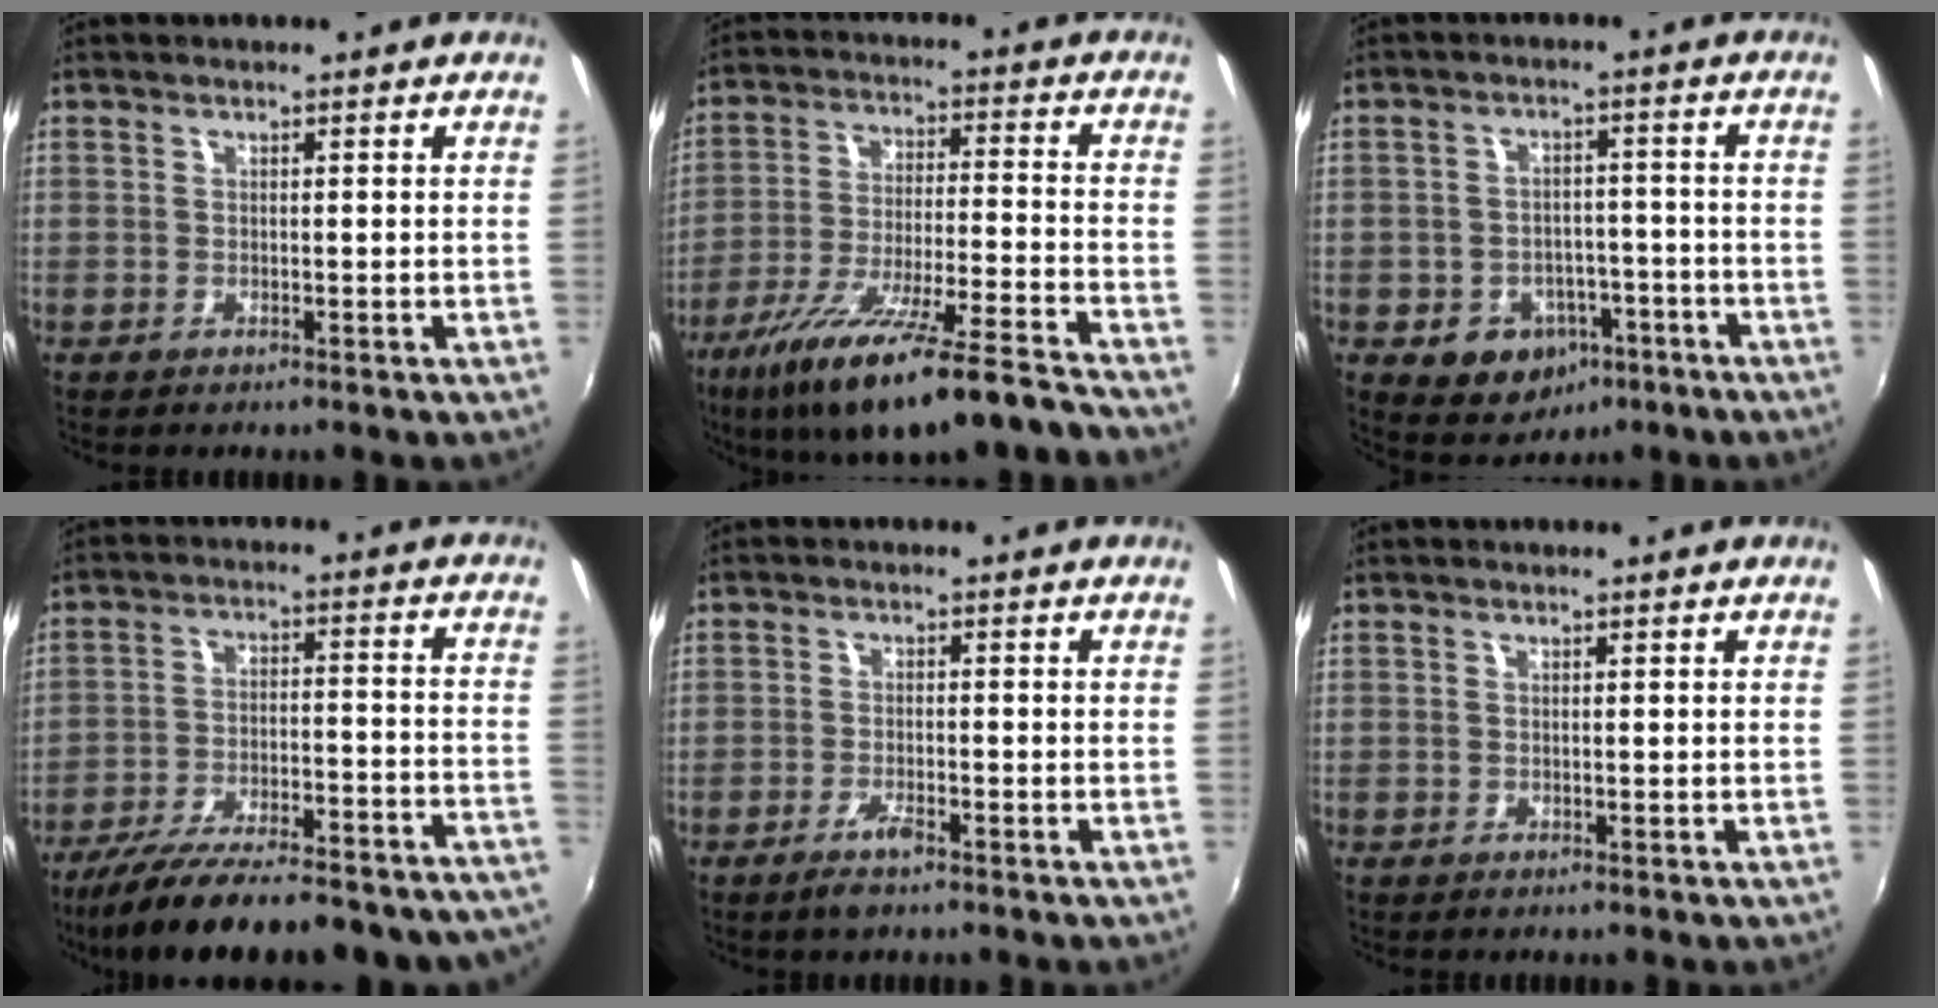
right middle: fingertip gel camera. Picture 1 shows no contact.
{"total": 20.9, "force": [-16.5, 1.9, 12.7], "torque": [-0.233, -0.057, -0.265]}
{"total": 10.7, "force": [-5.2, 8.3, 4.2], "torque": [-0.093, 0.021, -0.049]}
{"total": 29.1, "force": [-25.3, 6.0, 13.1], "torque": [-0.212, -0.037, -0.340]}
{"total": 3.0, "force": [-2.2, 0.7, 1.9], "torque": [-0.048, -0.004, -0.044]}
{"total": 0.0}